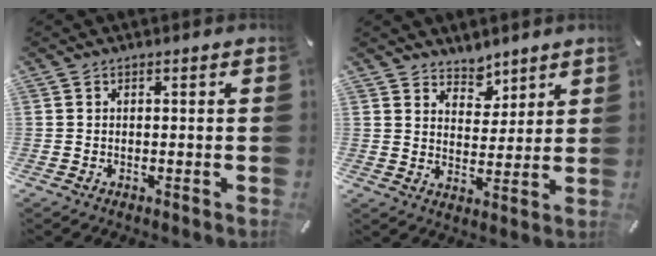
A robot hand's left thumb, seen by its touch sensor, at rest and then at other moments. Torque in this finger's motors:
{"motor_torque": [0.14, -0.42, 0.02, -0.08, -0.01]}